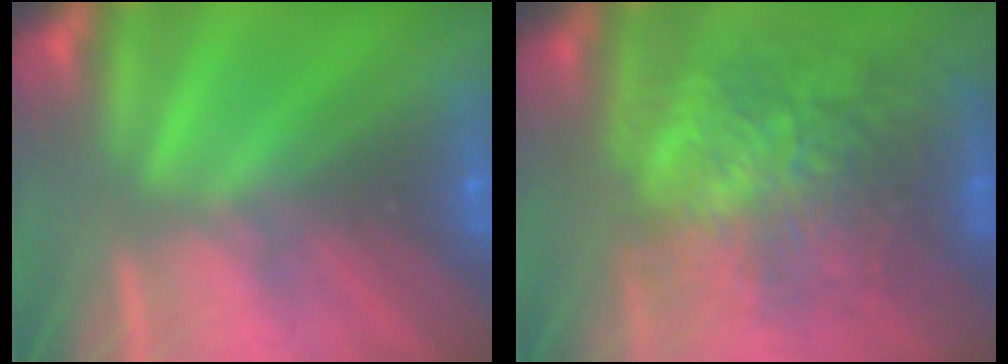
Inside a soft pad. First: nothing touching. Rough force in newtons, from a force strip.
{"total": 7.1}